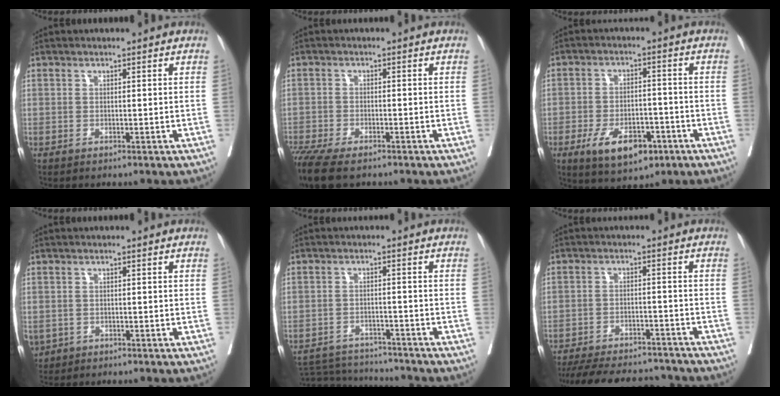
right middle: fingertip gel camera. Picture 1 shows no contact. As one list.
[{"total": 9.9, "force": [-7.5, 3.2, 5.6], "torque": [-0.108, -0.014, -0.123]}, {"total": 9.4, "force": [-4.9, 4.5, 6.6], "torque": [-0.107, -0.004, -0.071]}, {"total": 3.9, "force": [-1.8, 3.2, 1.2], "torque": [-0.032, -0.003, -0.026]}, {"total": 8.8, "force": [-8.7, 1.1, 0.8], "torque": [-0.015, 0.005, -0.134]}, {"total": 17.8, "force": [-16.0, 4.7, 6.2], "torque": [-0.146, -0.011, -0.223]}]